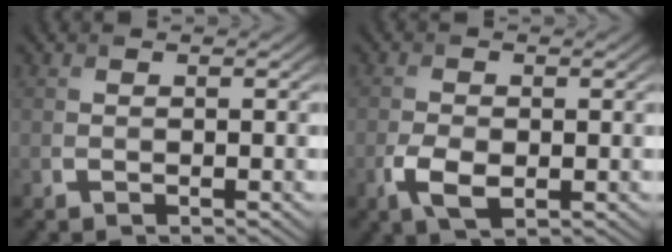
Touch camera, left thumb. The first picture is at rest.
{"total": 3.8, "force": [-1.3, 2.1, 2.9], "torque": [-0.067, -0.006, -0.024]}